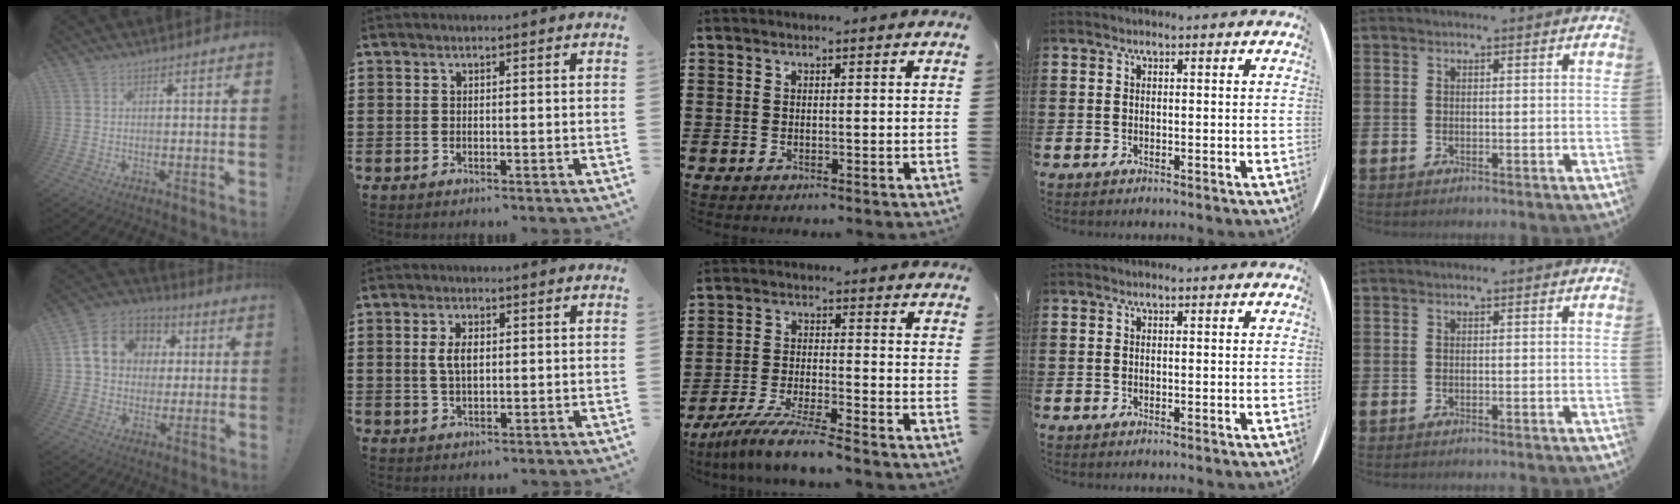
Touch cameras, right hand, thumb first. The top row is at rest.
{"thumb": {"total": 13.4, "force": [3.1, 11.3, 6.5], "torque": [-0.096, 0.006, 0.066]}, "index": {"total": 3.6, "force": [0.5, 1.8, 3.1], "torque": [-0.071, 0.006, 0.004]}, "middle": {"total": 7.2, "force": [-6.5, -0.3, 3.0], "torque": [-0.061, -0.009, -0.125]}}